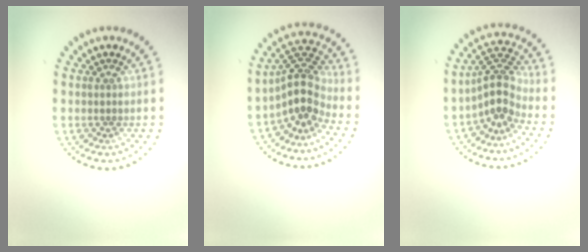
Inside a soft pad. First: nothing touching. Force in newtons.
{"total": 4.3, "press": 3.1, "slide": 3.0}
{"total": 3.4, "press": 2.6, "slide": 2.2}